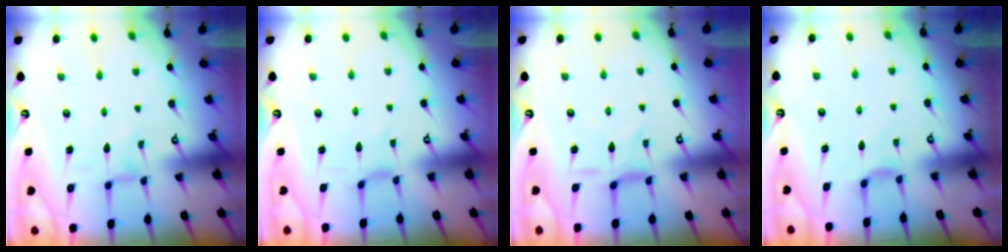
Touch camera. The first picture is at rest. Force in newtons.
{"total": 2.0, "press": 2.0, "slide": 0.4}
{"total": 4.4, "press": 4.4, "slide": 0.4}
{"total": 3.9, "press": 3.9, "slide": 0.6}